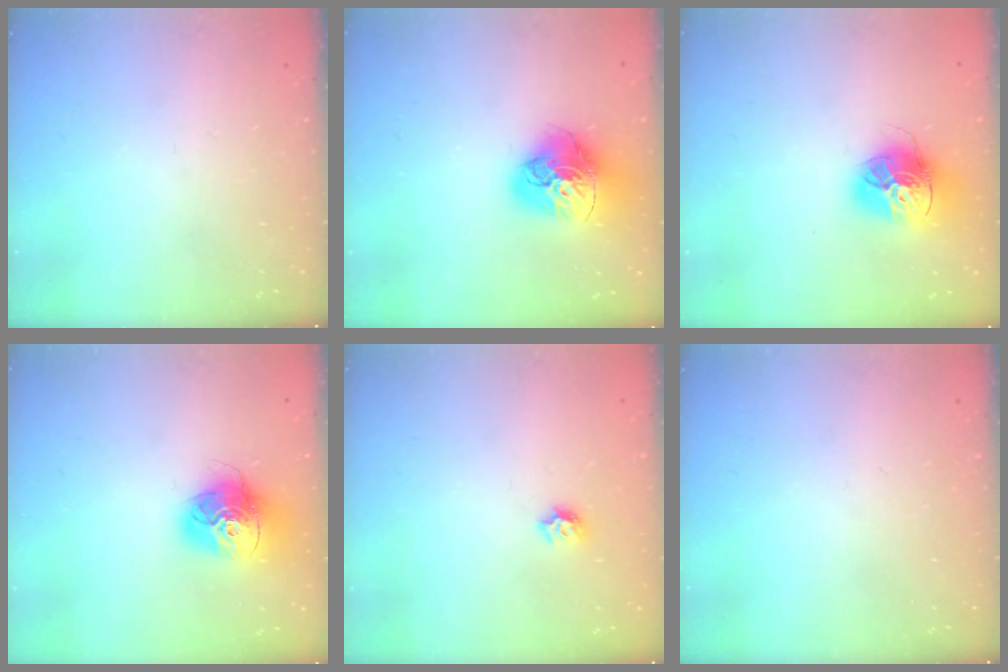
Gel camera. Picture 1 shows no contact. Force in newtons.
{"total": 17.4, "press": 17.3, "slide": 1.8}
{"total": 16.8, "press": 16.7, "slide": 1.5}
{"total": 15.3, "press": 15.2, "slide": 1.8}
{"total": 5.7, "press": 5.6, "slide": 0.8}
{"total": 0.0}